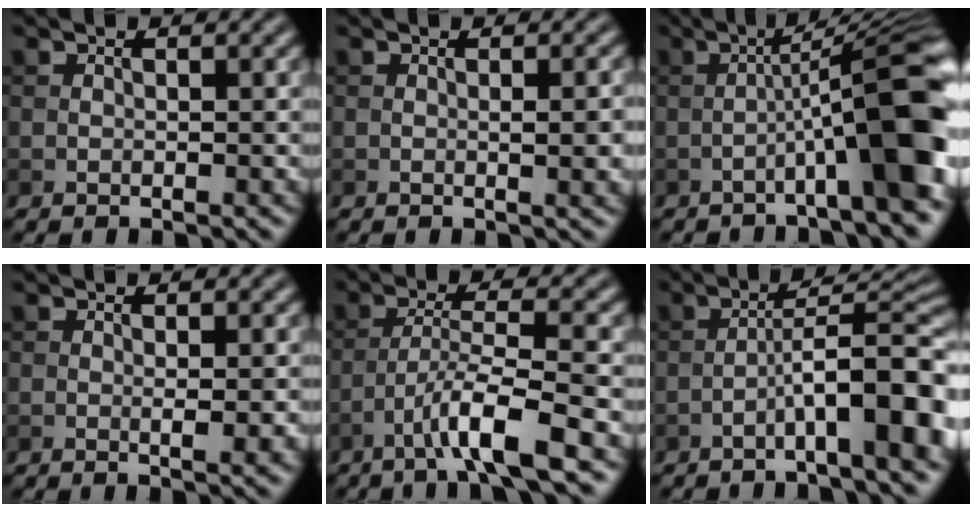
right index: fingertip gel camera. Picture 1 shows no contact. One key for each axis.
{"total": 2.7, "fx": -0.1, "fy": 0.6, "fz": 2.6, "tx": -0.034, "ty": -0.001, "tz": 0.000}
{"total": 10.6, "fx": -3.1, "fy": 1.1, "fz": 10.1, "tx": -0.141, "ty": 0.027, "tz": -0.052}
{"total": 2.0, "fx": -0.1, "fy": 0.4, "fz": 2.0, "tx": -0.029, "ty": -0.005, "tz": 0.000}
{"total": 5.7, "fx": -3.2, "fy": 0.5, "fz": 4.7, "tx": -0.081, "ty": 0.008, "tz": -0.062}
{"total": 9.5, "fx": -3.8, "fy": 1.8, "fz": 8.4, "tx": -0.118, "ty": 0.027, "tz": -0.061}